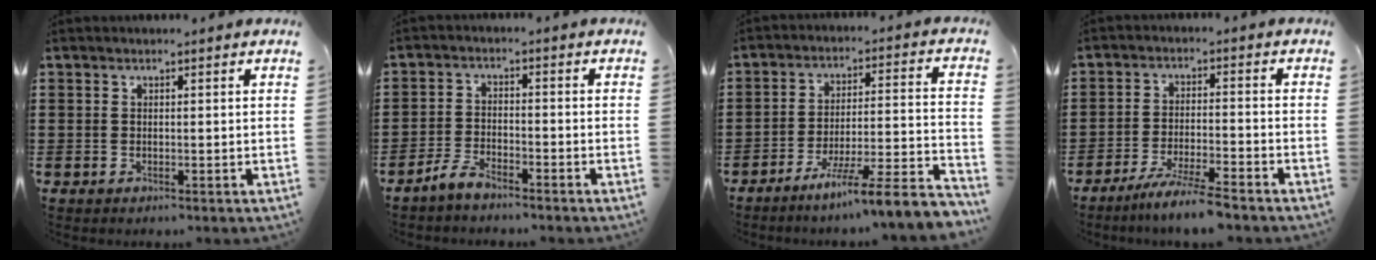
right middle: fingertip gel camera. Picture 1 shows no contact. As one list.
[{"total": 3.6, "force": [-3.2, 0.7, 1.4], "torque": [-0.040, 0.006, -0.068]}, {"total": 8.0, "force": [-6.6, -0.8, 4.4], "torque": [-0.069, -0.015, -0.129]}, {"total": 5.7, "force": [-4.9, -0.5, 2.8], "torque": [-0.055, -0.016, -0.093]}]